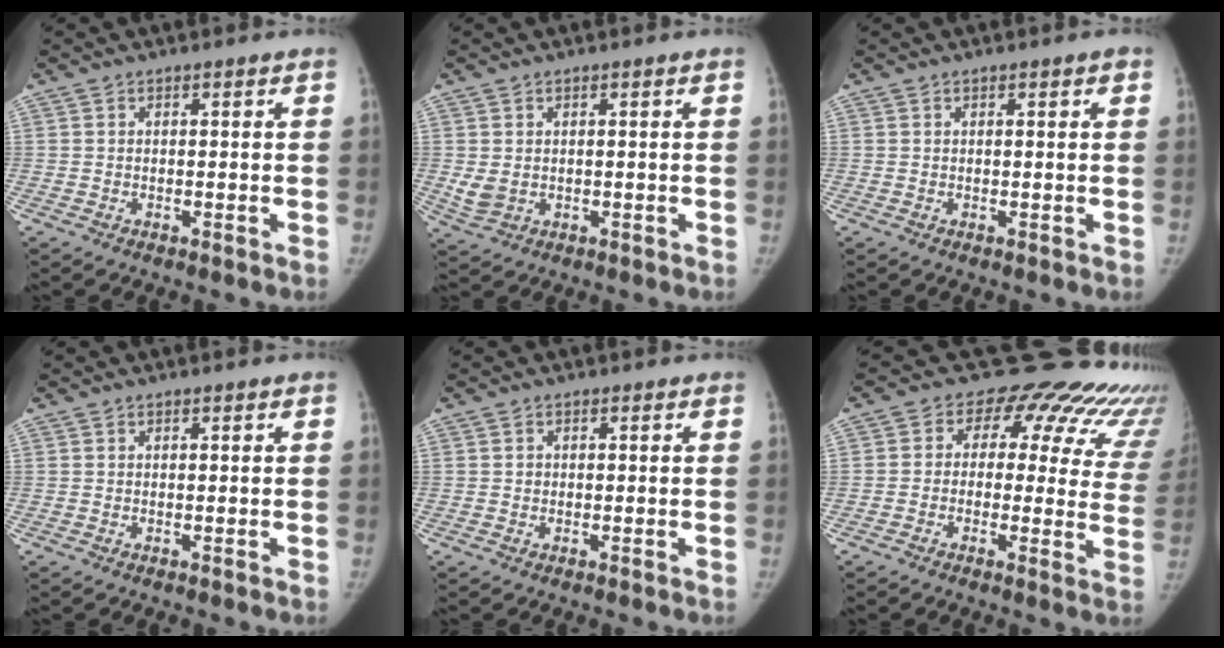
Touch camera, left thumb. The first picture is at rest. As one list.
[{"total": 3.2, "force": [0.3, 2.4, 2.1], "torque": [-0.039, -0.008, 0.015]}, {"total": 1.6, "force": [0.8, 0.6, 1.3], "torque": [-0.015, 0.003, 0.010]}, {"total": 0.0}, {"total": 0.7, "force": [0.0, 0.7, 0.1], "torque": [0.003, 0.002, 0.000]}, {"total": 21.4, "force": [16.2, 10.5, 9.4], "torque": [-0.079, -0.064, 0.162]}]